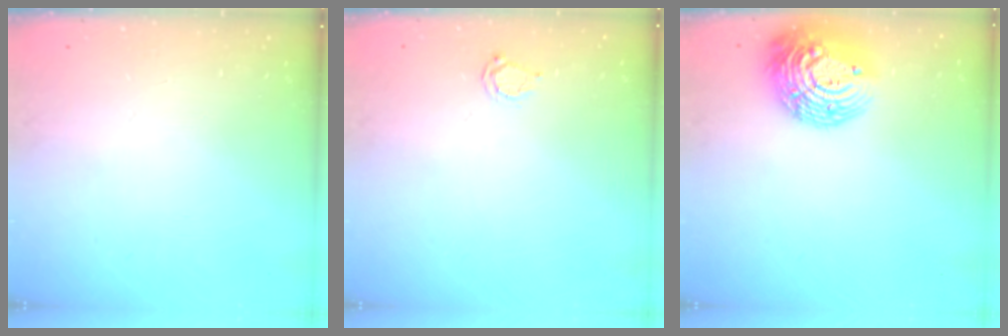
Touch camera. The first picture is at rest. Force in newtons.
{"total": 2.3, "press": 2.3, "slide": 0.3}
{"total": 15.9, "press": 15.9, "slide": 1.0}